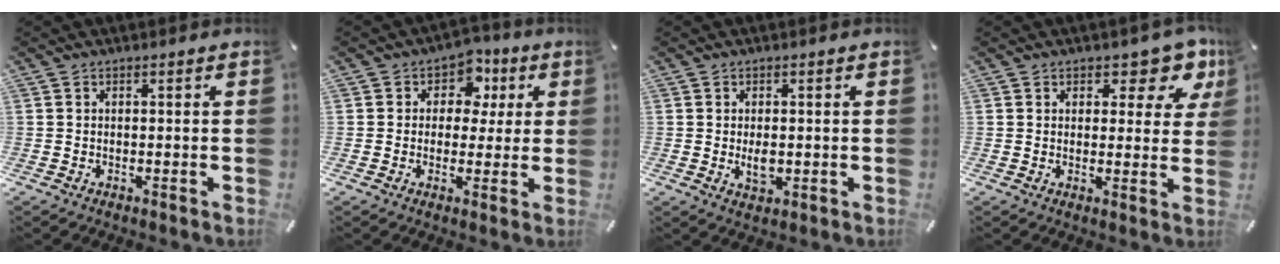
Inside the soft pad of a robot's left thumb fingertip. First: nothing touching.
{"total": 7.4, "force": [1.6, 6.4, 3.4], "torque": [-0.043, -0.004, 0.022]}
{"total": 3.4, "force": [-0.1, 2.1, 2.7], "torque": [-0.057, -0.007, -0.007]}
{"total": 6.8, "force": [4.2, 4.1, 3.6], "torque": [-0.030, -0.030, 0.065]}